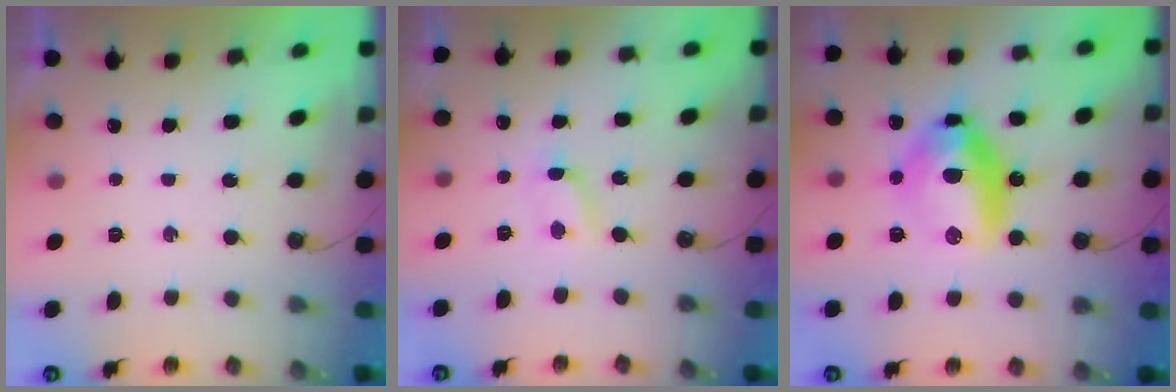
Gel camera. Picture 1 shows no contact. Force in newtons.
{"total": 1.6, "press": 1.5, "slide": 0.3}
{"total": 14.1, "press": 13.9, "slide": 1.9}